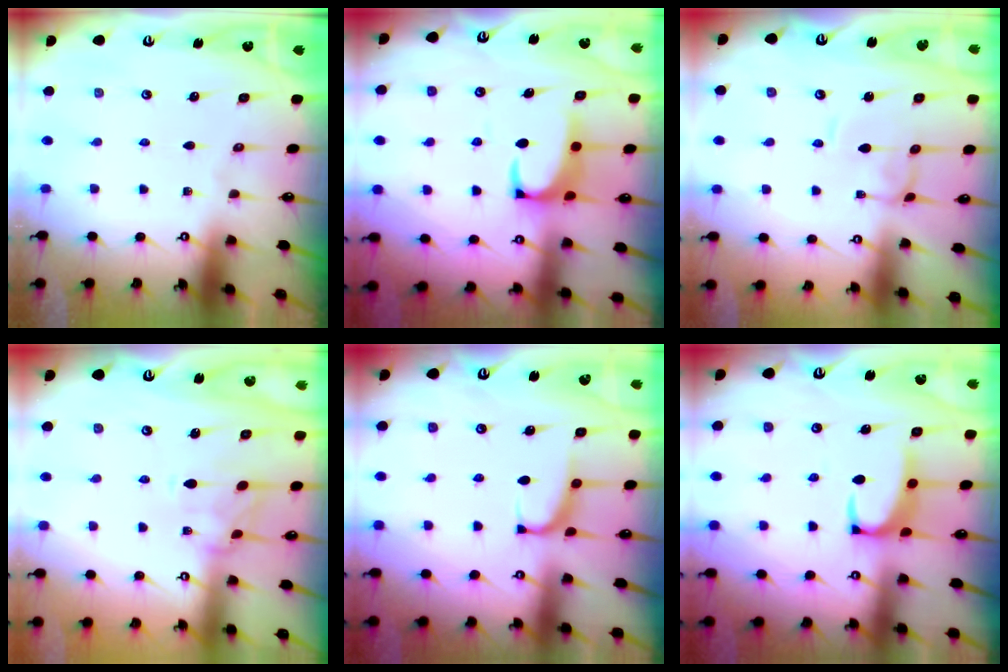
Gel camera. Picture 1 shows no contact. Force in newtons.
{"total": 2.3, "press": 2.0, "slide": 1.0}
{"total": 1.4, "press": 1.4, "slide": 0.2}
{"total": 2.4, "press": 2.2, "slide": 1.2}
{"total": 0.7, "press": 0.0, "slide": 0.7}
{"total": 2.7, "press": 2.5, "slide": 1.0}